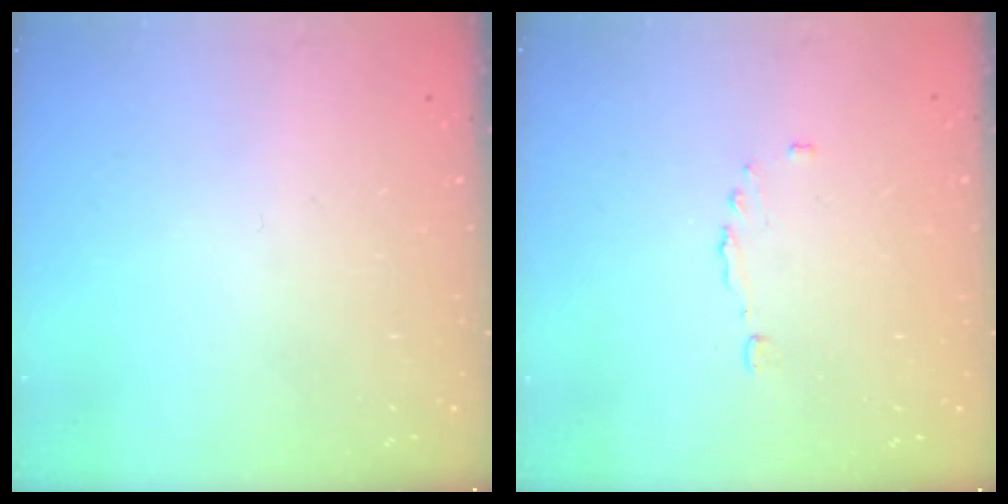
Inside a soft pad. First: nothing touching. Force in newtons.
{"total": 2.7, "press": 2.6, "slide": 0.8}